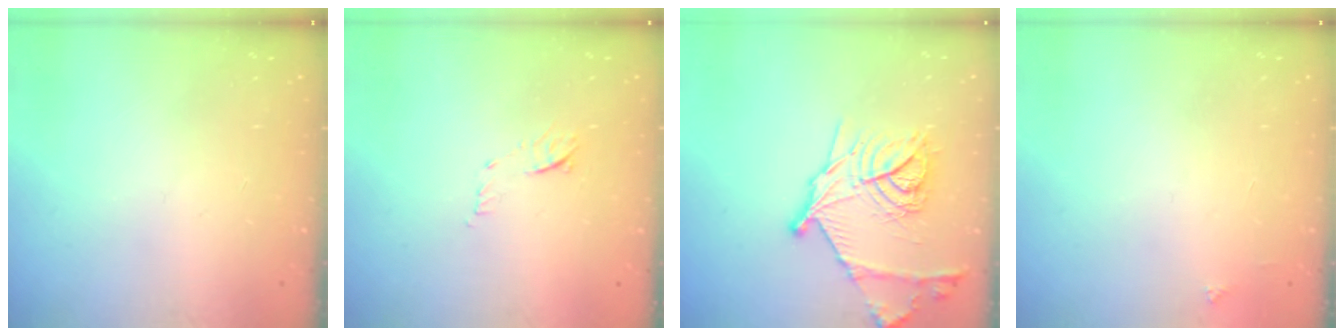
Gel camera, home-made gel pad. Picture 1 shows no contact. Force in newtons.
{"total": 8.0, "press": 7.9, "slide": 1.0}
{"total": 18.8, "press": 18.8, "slide": 1.3}
{"total": 2.0, "press": 2.0, "slide": 0.3}